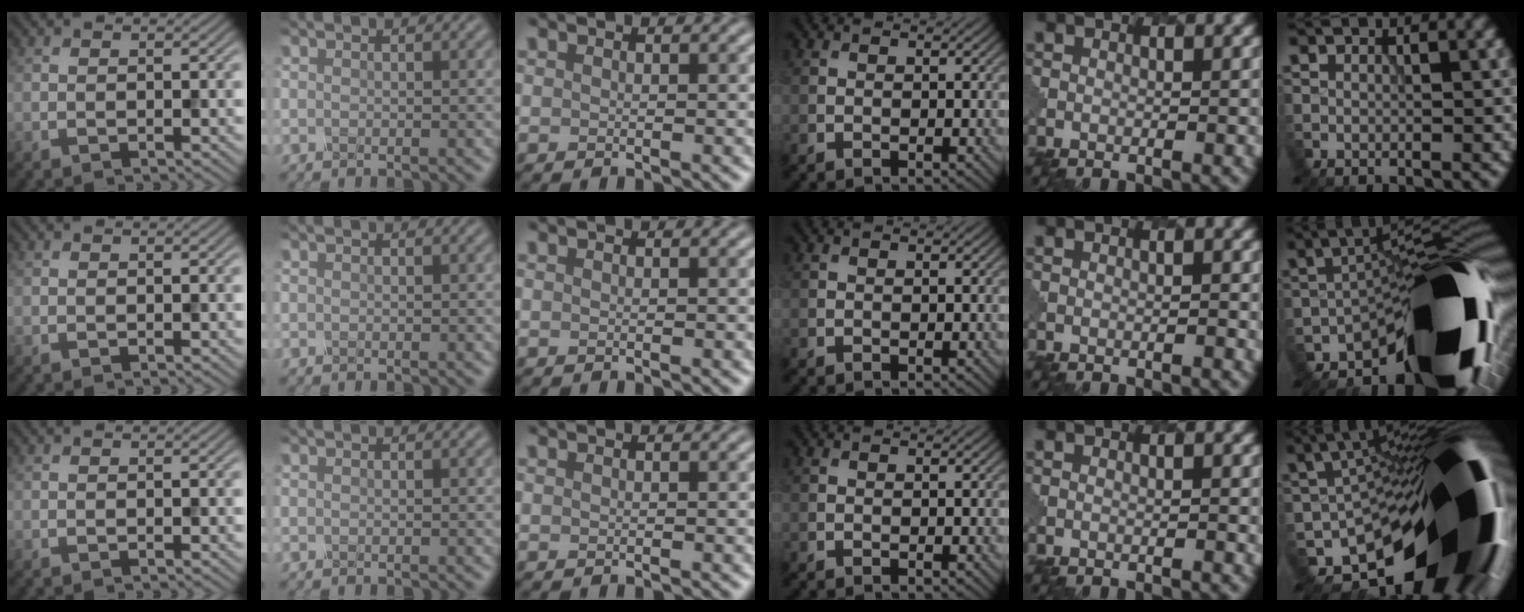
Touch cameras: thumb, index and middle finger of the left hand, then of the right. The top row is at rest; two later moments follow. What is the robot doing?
{"motion": "dispense", "object": "spray bottle"}